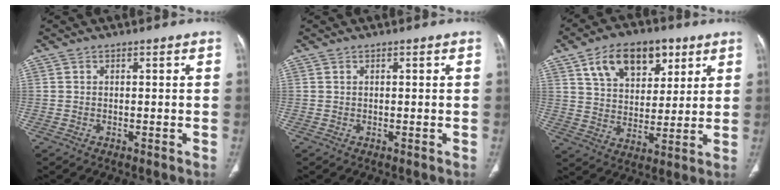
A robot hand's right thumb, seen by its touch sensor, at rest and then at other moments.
{"total": 0.0}
{"total": 14.8, "force": [7.4, 9.1, 9.0], "torque": [-0.110, -0.021, 0.130]}